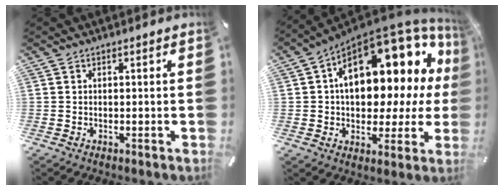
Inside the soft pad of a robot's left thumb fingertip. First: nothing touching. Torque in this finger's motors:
{"motor_torque": [2.47, 2.54, 1.76, -1.01, 0.60]}